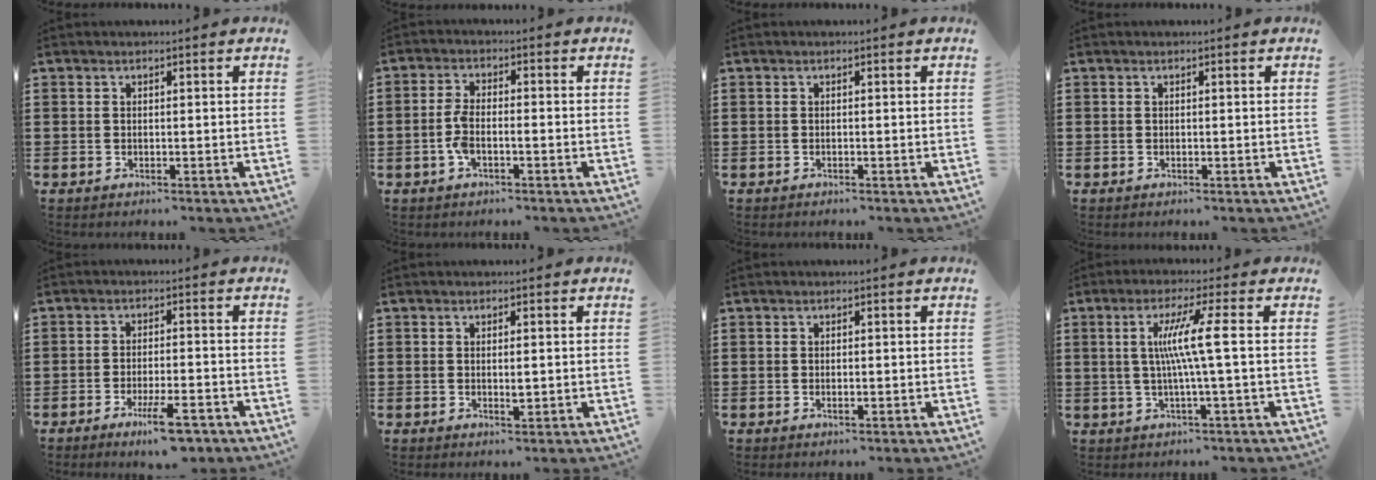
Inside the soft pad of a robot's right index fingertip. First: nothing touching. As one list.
[{"total": 3.7, "force": [-1.3, 1.1, 3.2], "torque": [-0.085, -0.006, -0.032]}, {"total": 0.0}, {"total": 0.0}, {"total": 6.3, "force": [-4.0, 1.2, 4.7], "torque": [-0.078, 0.000, -0.067]}, {"total": 1.7, "force": [0.0, 0.3, 1.7], "torque": [-0.030, -0.003, 0.000]}, {"total": 0.8, "force": [0.0, 0.4, 0.7], "torque": [-0.013, 0.000, 0.001]}, {"total": 7.1, "force": [0.4, -0.8, 7.1], "torque": [-0.134, -0.002, -0.004]}]